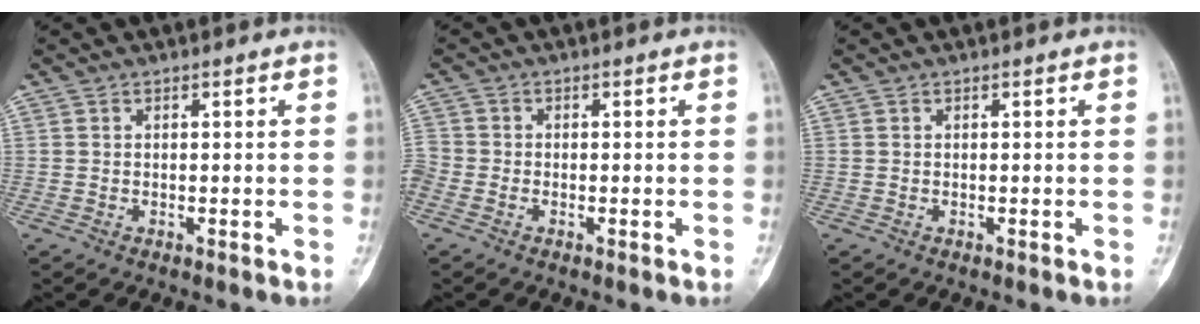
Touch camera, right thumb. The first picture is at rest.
{"total": 3.7, "force": [-1.5, 2.8, 1.8], "torque": [-0.054, 0.004, -0.034]}
{"total": 0.0}